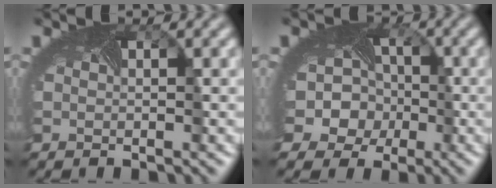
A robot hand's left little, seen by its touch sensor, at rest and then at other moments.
{"total": 12.6, "force": [-2.1, 11.1, 5.5], "torque": [-0.126, -0.003, -0.065]}